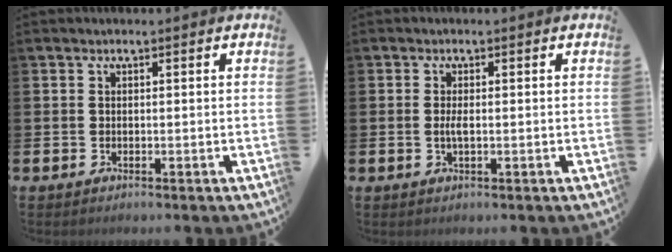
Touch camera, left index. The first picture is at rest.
{"total": 1.7, "force": [-0.1, 0.5, 1.6], "torque": [-0.025, -0.001, -0.003]}